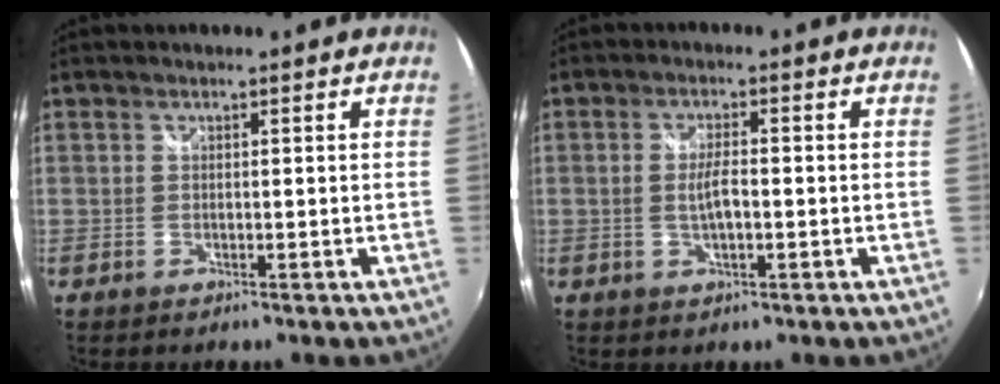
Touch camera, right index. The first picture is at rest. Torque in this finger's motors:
{"motor_torque": [0.30, 0.35, 0.26, 0.05]}